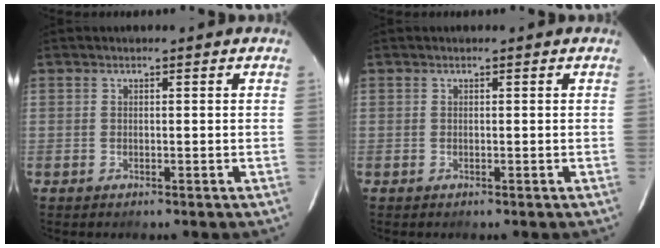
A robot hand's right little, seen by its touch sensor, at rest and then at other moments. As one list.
[{"total": 0.0}]